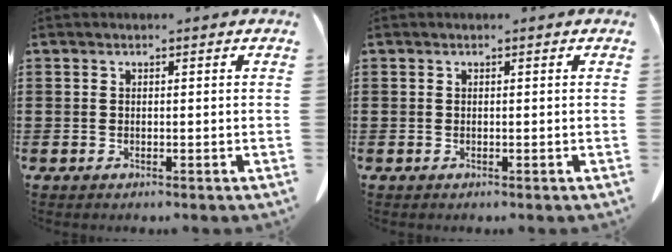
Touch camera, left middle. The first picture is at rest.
{"total": 0.0}